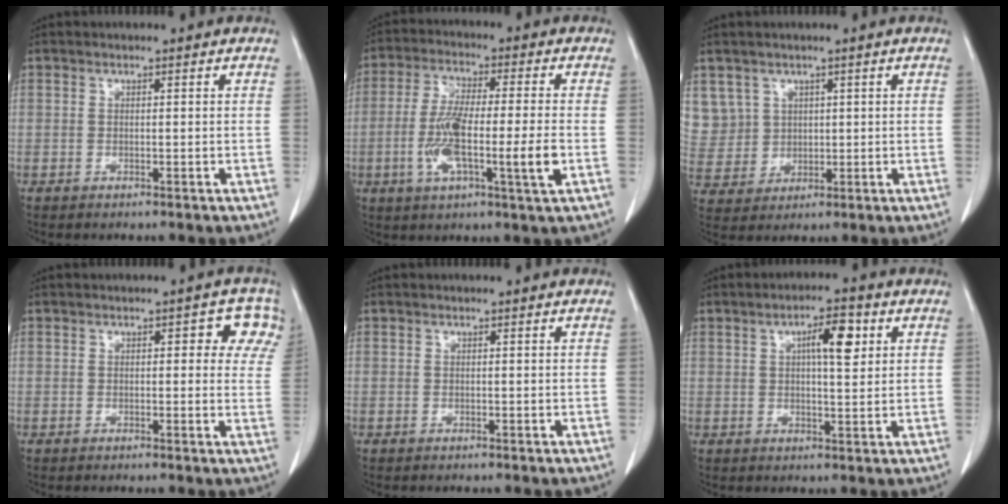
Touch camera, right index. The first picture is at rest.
{"total": 12.1, "force": [-2.6, 1.0, 11.7], "torque": [-0.219, -0.007, -0.051]}
{"total": 10.3, "force": [4.1, 9.4, 1.4], "torque": [-0.066, 0.034, 0.111]}
{"total": 5.2, "force": [2.1, 2.8, 3.9], "torque": [-0.021, 0.018, 0.016]}
{"total": 0.0}
{"total": 6.1, "force": [2.1, 1.5, 5.5], "torque": [-0.090, 0.006, 0.032]}